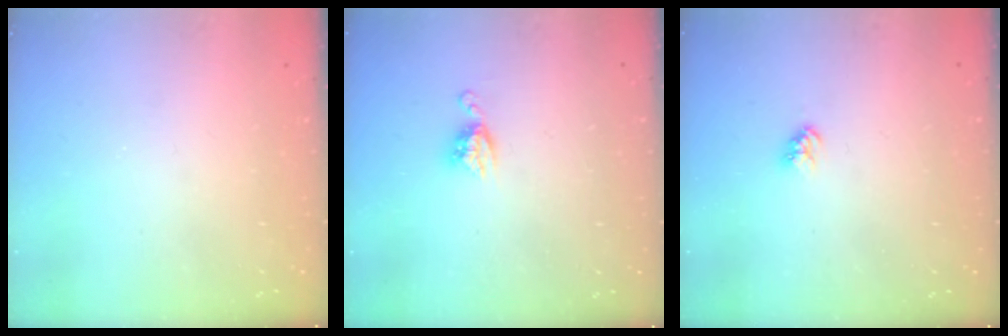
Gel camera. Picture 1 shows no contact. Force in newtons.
{"total": 6.1, "press": 6.1, "slide": 0.5}
{"total": 3.2, "press": 3.1, "slide": 0.4}